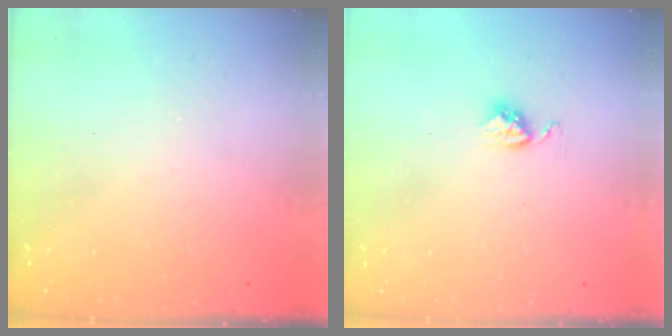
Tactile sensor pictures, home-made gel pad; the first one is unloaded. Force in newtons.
{"total": 3.6, "press": 3.6, "slide": 0.4}